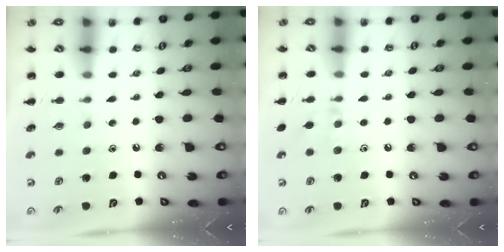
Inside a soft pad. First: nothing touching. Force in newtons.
{"total": 7.0, "press": 6.7, "slide": 1.8}